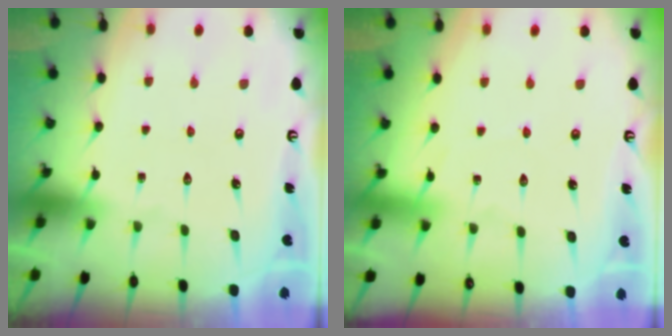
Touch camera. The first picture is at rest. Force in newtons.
{"total": 1.9, "press": 1.9, "slide": 0.2}